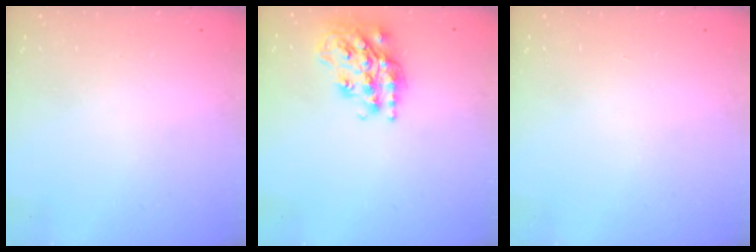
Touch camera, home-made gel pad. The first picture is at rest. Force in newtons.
{"total": 20.4, "press": 20.3, "slide": 1.7}
{"total": 0.0}